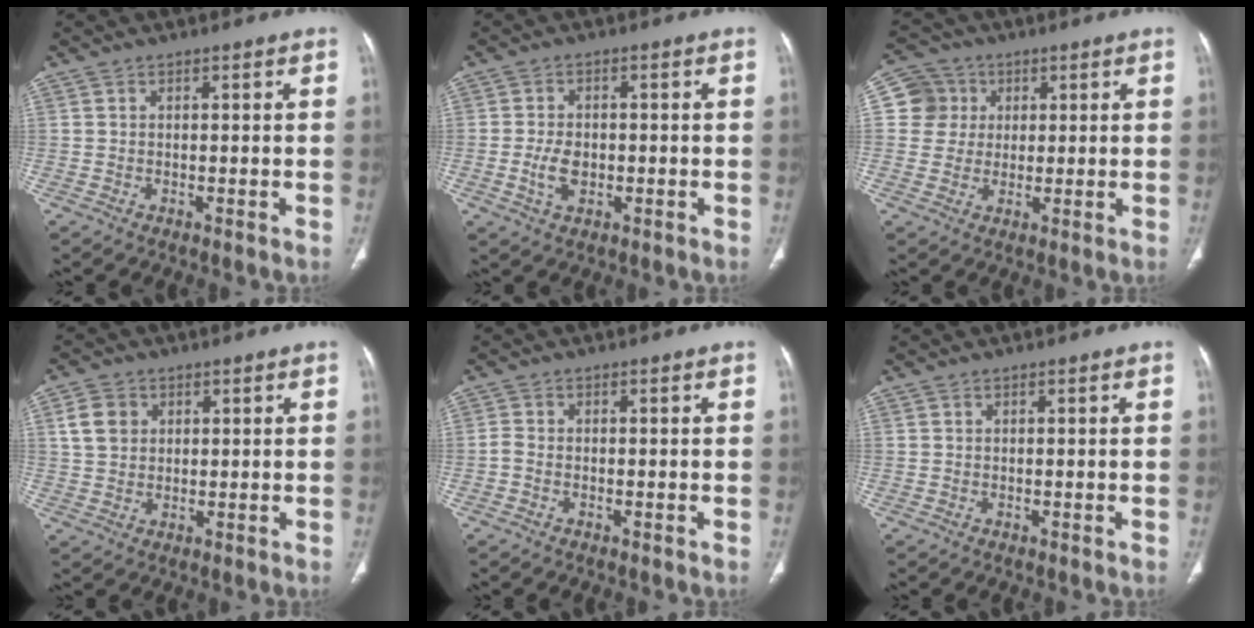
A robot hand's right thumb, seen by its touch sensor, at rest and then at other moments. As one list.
[{"total": 4.7, "force": [-1.1, 3.0, 3.4], "torque": [-0.064, 0.004, -0.016]}, {"total": 6.7, "force": [1.4, 6.6, 0.5], "torque": [0.022, 0.007, 0.021]}, {"total": 5.3, "force": [1.6, 4.3, 2.6], "torque": [-0.033, 0.001, 0.029]}, {"total": 1.2, "force": [-0.7, 0.5, 0.8], "torque": [-0.025, 0.003, -0.017]}, {"total": 0.0}]